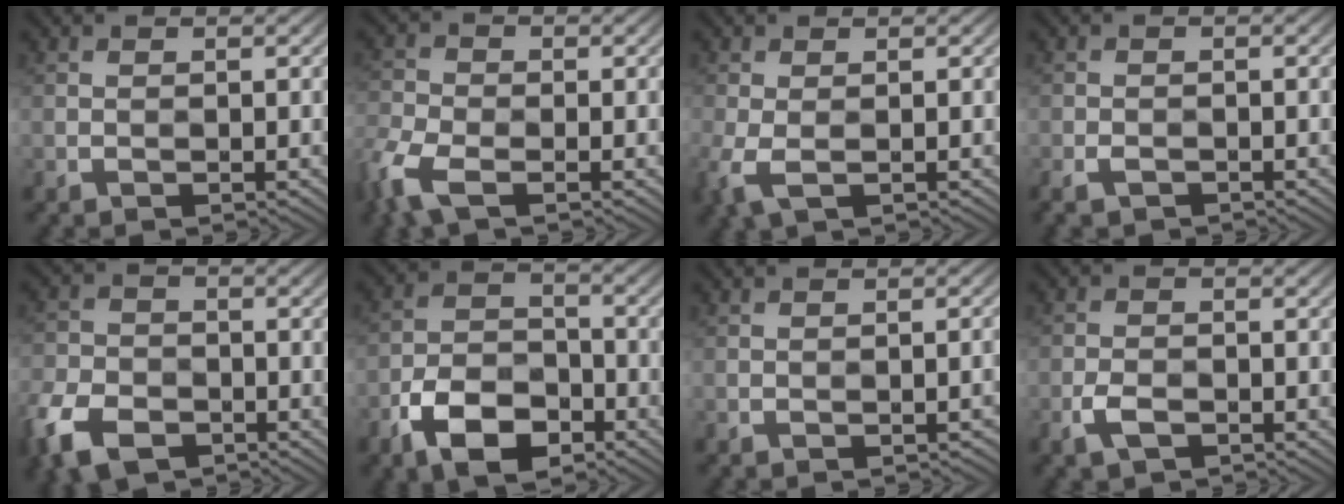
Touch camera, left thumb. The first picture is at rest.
{"total": 6.6, "force": [-3.4, 3.6, 4.4], "torque": [-0.111, -0.017, -0.081]}
{"total": 3.7, "force": [-0.6, 2.2, 3.0], "torque": [-0.068, -0.017, -0.016]}
{"total": 3.4, "force": [-2.5, 1.7, 1.5], "torque": [-0.024, -0.002, -0.036]}
{"total": 9.5, "force": [-4.8, 6.1, 5.6], "torque": [-0.139, -0.026, -0.098]}
{"total": 9.0, "force": [-4.1, 5.4, 5.9], "torque": [-0.112, -0.007, -0.086]}
{"total": 2.5, "force": [-2.0, 0.8, 1.2], "torque": [-0.013, 0.015, -0.017]}
{"total": 3.1, "force": [-0.8, 1.8, 2.4], "torque": [-0.047, -0.002, -0.022]}